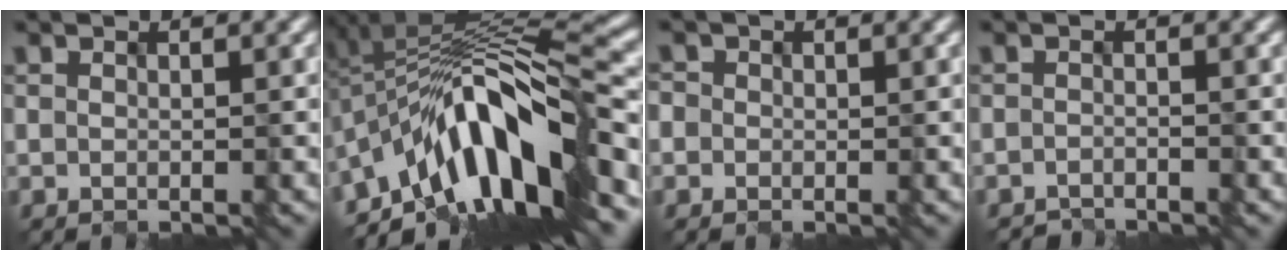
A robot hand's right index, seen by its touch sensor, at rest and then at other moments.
{"total": 12.2, "force": [-6.3, 3.5, 9.8], "torque": [-0.140, 0.019, -0.111]}
{"total": 1.1, "force": [-0.2, 1.1, 0.0], "torque": [-0.002, 0.000, 0.001]}
{"total": 1.7, "force": [-1.6, -0.2, -0.4], "torque": [0.010, -0.002, -0.032]}